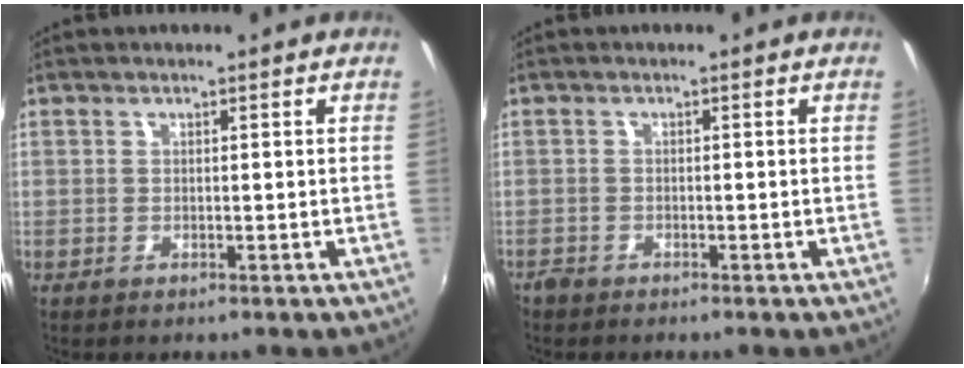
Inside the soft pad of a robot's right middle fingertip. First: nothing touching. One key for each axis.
{"total": 1.5, "fx": -1.3, "fy": 0.7, "fz": 0.2, "tx": -0.009, "ty": -0.003, "tz": -0.028}